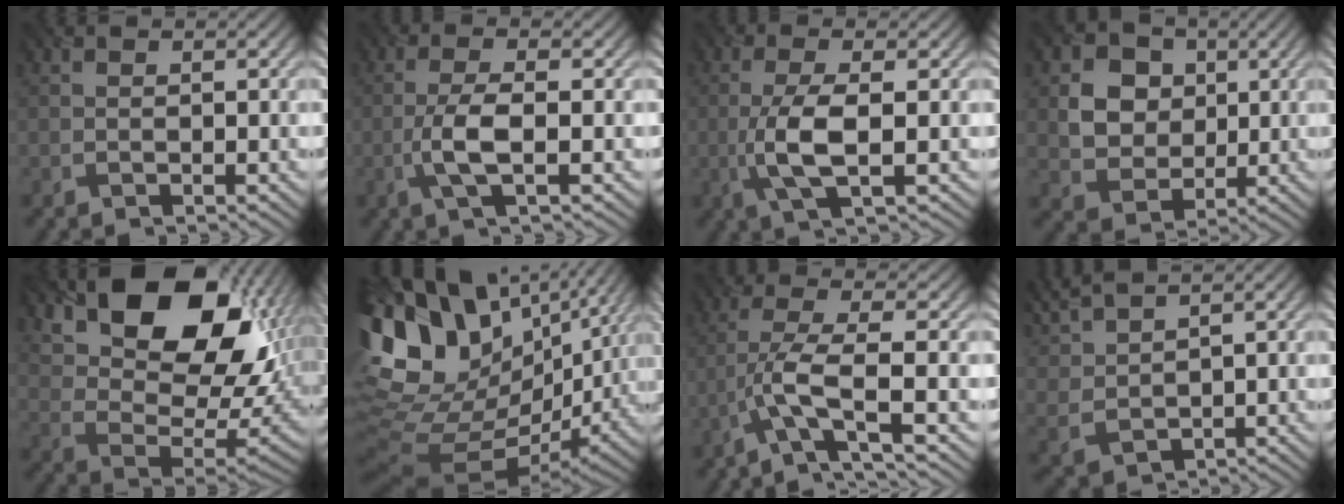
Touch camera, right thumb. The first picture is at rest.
{"total": 4.6, "force": [-1.1, 1.2, 4.3], "torque": [-0.095, 0.005, -0.030]}
{"total": 6.0, "force": [-0.8, 1.6, 5.7], "torque": [-0.124, 0.003, -0.020]}
{"total": 7.0, "force": [1.8, 6.0, 3.3], "torque": [-0.093, -0.005, 0.026]}
{"total": 18.4, "force": [8.7, 10.5, 12.4], "torque": [-0.217, 0.008, 0.154]}
{"total": 19.4, "force": [5.4, 11.5, 14.7], "torque": [-0.289, 0.015, 0.121]}
{"total": 6.3, "force": [-2.5, 0.9, 5.7], "torque": [-0.113, 0.007, -0.067]}
{"total": 6.1, "force": [4.6, 2.0, 3.5], "torque": [-0.110, 0.014, 0.103]}